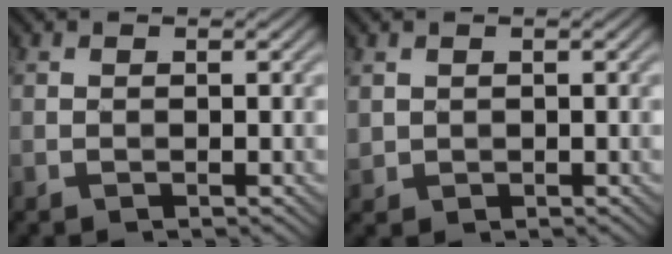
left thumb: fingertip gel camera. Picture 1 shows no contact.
{"total": 1.1, "force": [0.6, 0.9, 0.3], "torque": [-0.012, -0.004, 0.016]}